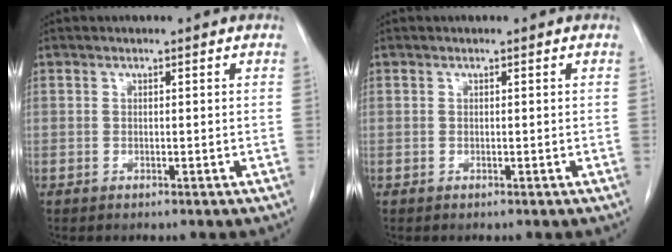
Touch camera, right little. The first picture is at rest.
{"total": 0.0}